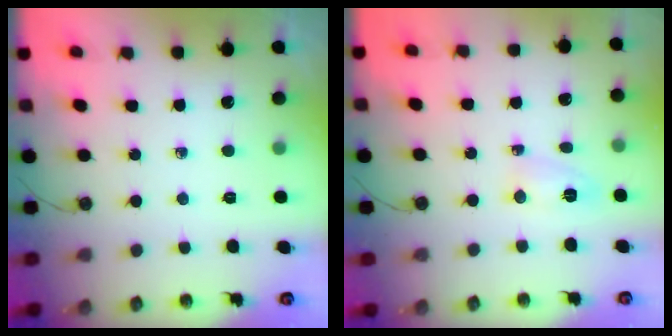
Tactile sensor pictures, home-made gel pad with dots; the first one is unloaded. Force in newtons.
{"total": 3.4, "press": 3.1, "slide": 1.4}